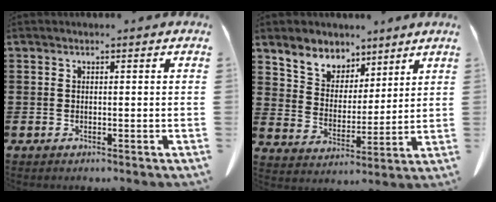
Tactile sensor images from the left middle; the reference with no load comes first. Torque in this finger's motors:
{"motor_torque": [1.59, -0.29, 0.46, 0.08]}